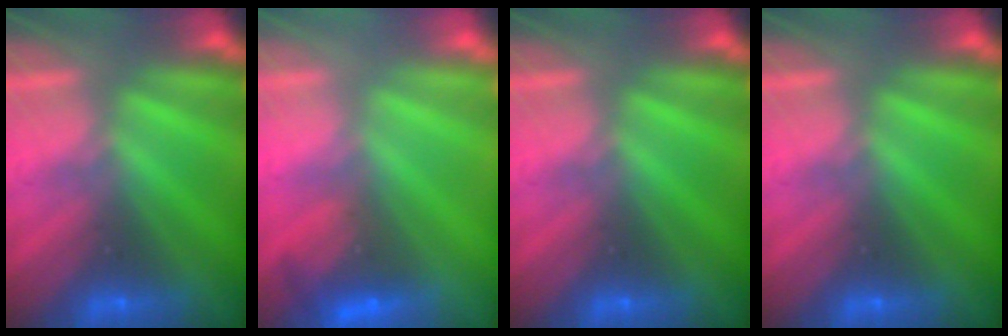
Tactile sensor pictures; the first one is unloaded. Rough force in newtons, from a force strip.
{"total": 7.4}
{"total": 0.0}
{"total": 0.0}